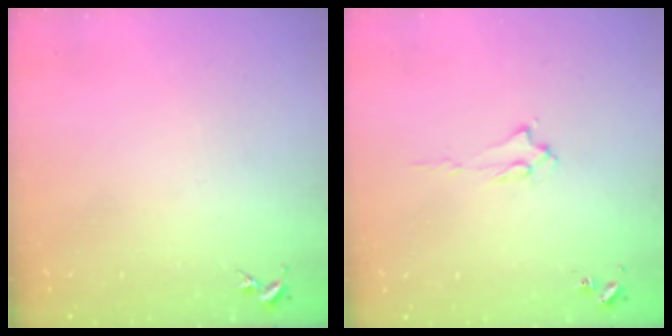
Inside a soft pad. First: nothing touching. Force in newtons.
{"total": 1.9, "press": 1.8, "slide": 0.4}